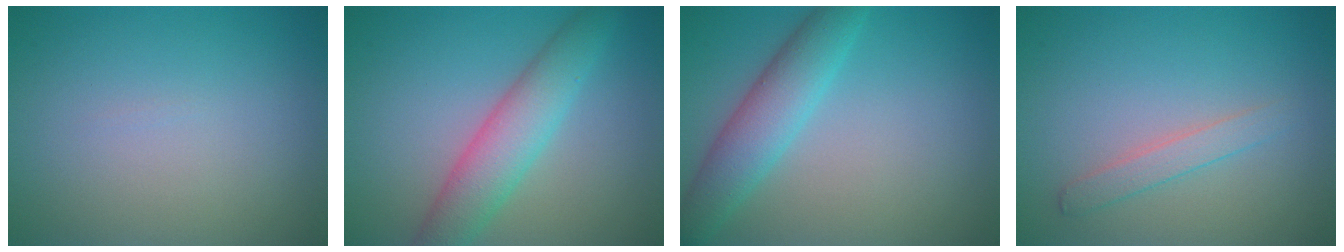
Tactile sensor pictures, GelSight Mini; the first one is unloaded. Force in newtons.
{"total": 4.9, "press": 4.9, "slide": 0.1}
{"total": 4.4, "press": 4.4, "slide": 0.2}
{"total": 1.7, "press": 1.7, "slide": 0.1}